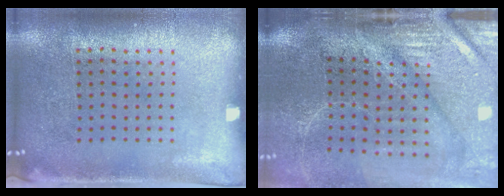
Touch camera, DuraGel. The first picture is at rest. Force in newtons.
{"total": 4.5, "press": 3.7, "slide": 2.5}